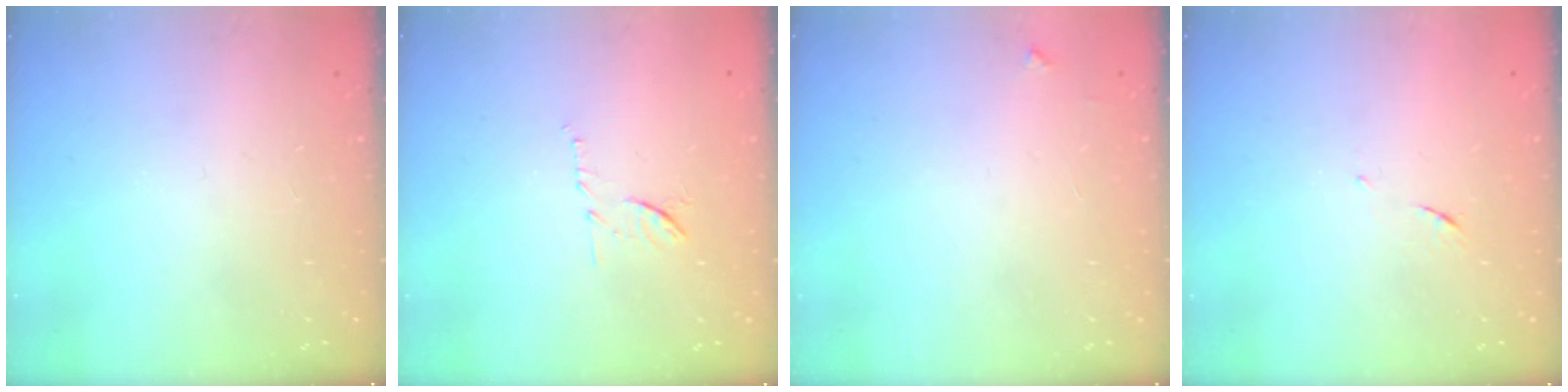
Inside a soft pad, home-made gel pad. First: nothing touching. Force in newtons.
{"total": 7.8, "press": 7.8, "slide": 0.3}
{"total": 3.3, "press": 3.3, "slide": 0.4}
{"total": 5.1, "press": 5.1, "slide": 0.4}